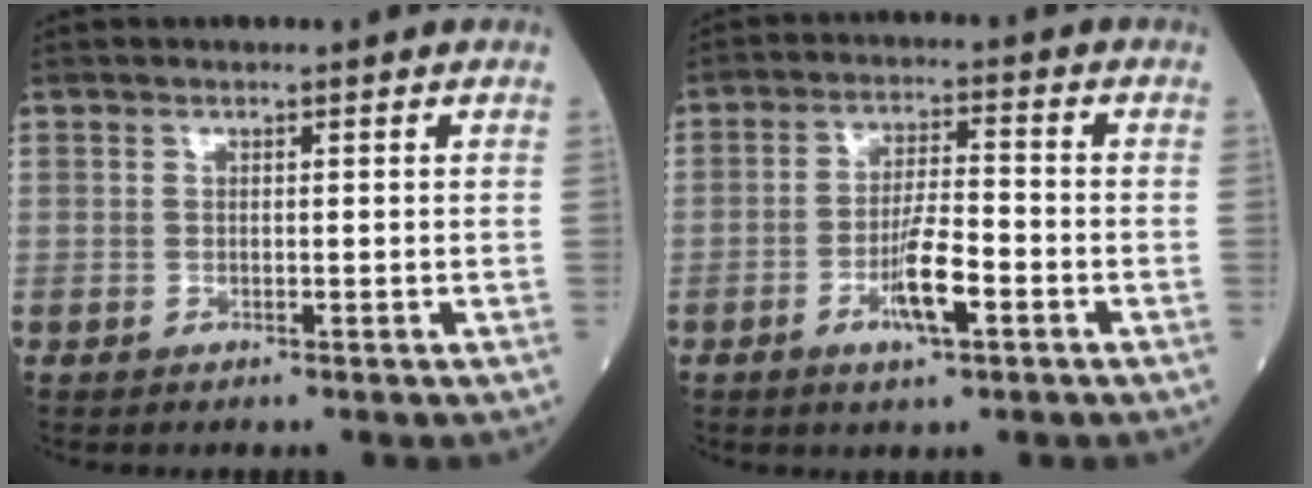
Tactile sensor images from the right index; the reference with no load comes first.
{"total": 6.7, "force": [-2.8, 1.1, 6.0], "torque": [-0.115, -0.001, -0.049]}